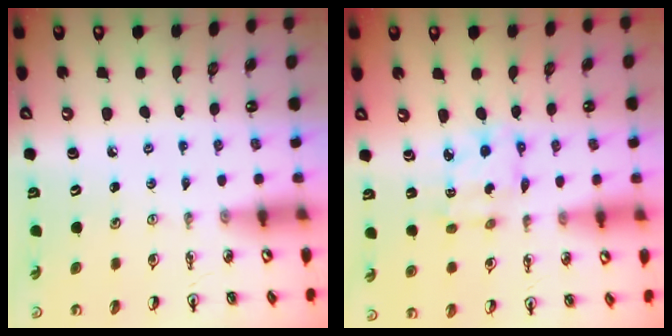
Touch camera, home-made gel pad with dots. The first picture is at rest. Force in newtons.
{"total": 4.2, "press": 4.2, "slide": 0.3}